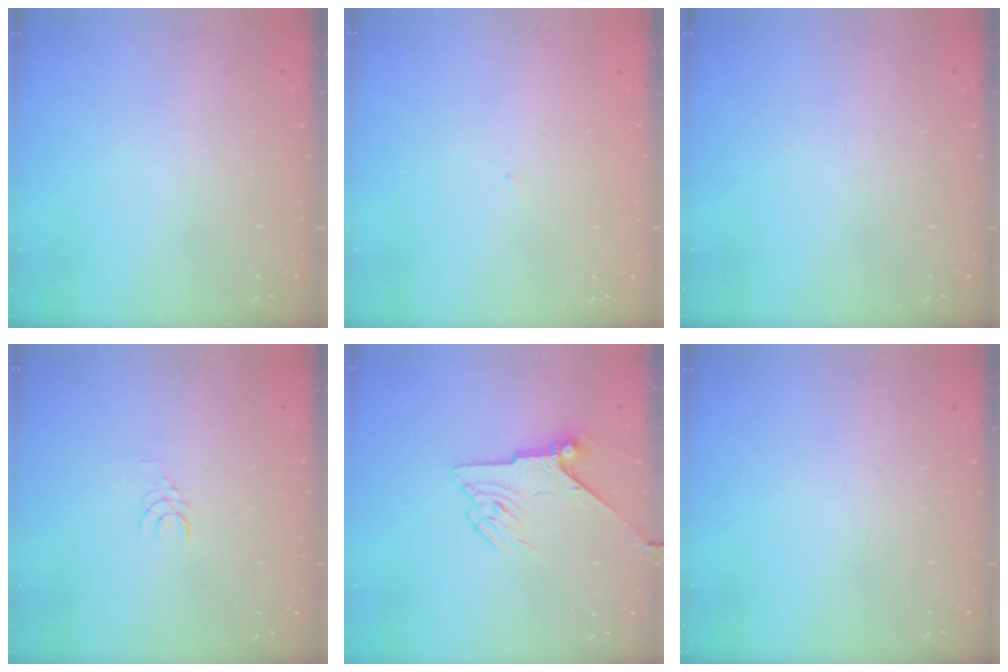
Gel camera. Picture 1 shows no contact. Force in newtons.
{"total": 0.8, "press": 0.8, "slide": 0.1}
{"total": 0.0}
{"total": 3.7, "press": 3.7, "slide": 0.4}
{"total": 6.3, "press": 6.2, "slide": 1.0}
{"total": 0.0}